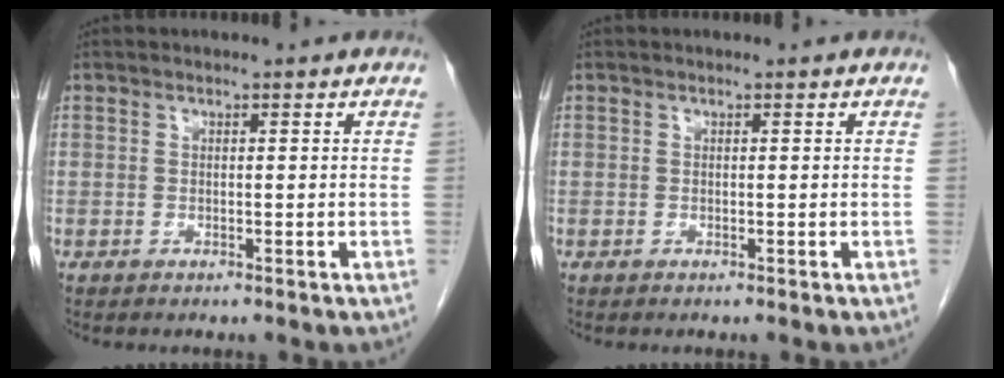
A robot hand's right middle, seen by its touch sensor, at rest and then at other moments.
{"total": 0.0}